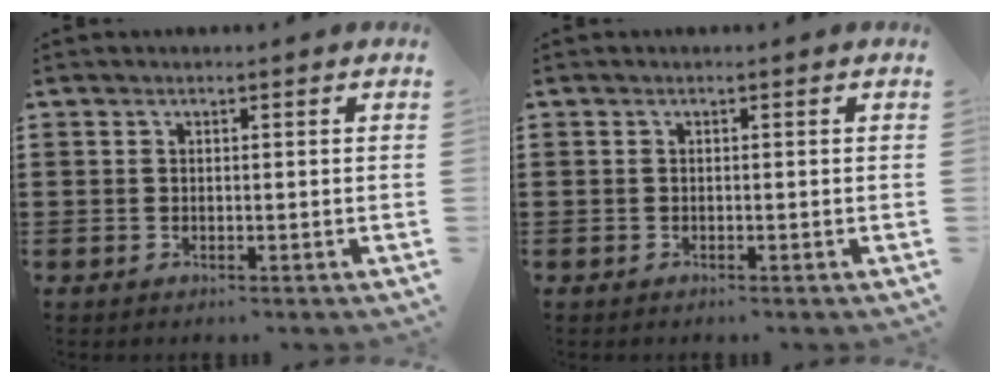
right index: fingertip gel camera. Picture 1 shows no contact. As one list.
[{"total": 0.0}]